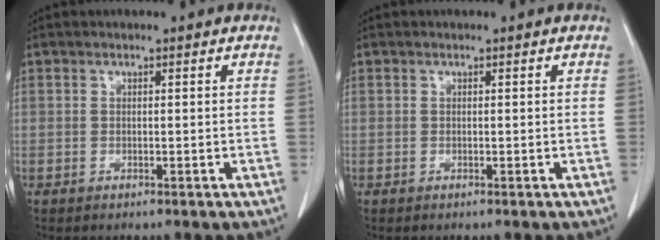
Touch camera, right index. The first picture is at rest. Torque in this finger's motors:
{"motor_torque": [0.00, 0.00, 0.00, 0.00]}